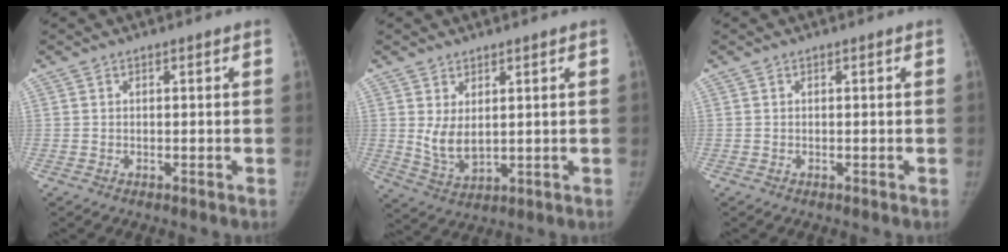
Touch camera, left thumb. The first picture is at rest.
{"total": 5.7, "force": [1.5, 3.2, 4.5], "torque": [-0.076, -0.020, 0.043]}
{"total": 0.0}